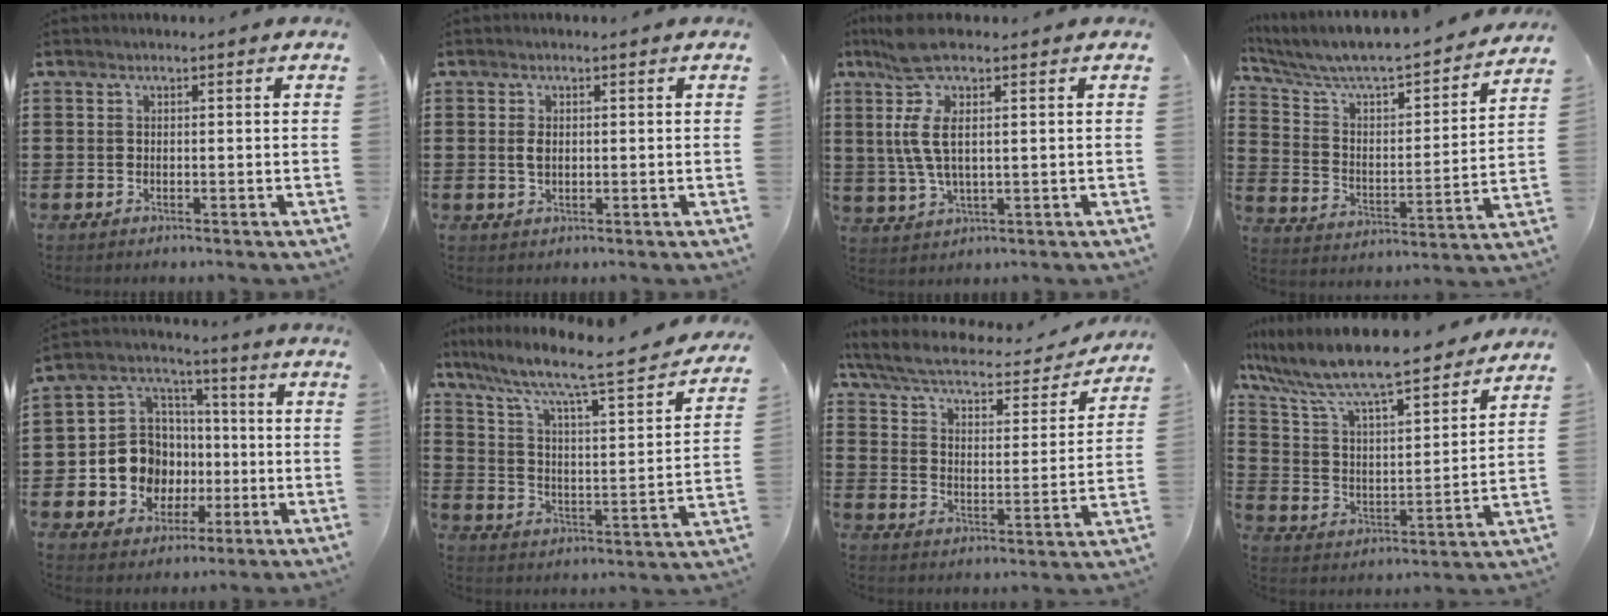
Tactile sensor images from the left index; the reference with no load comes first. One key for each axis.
{"total": 1.9, "fx": 0.3, "fy": 0.9, "fz": 1.6, "tx": -0.043, "ty": 0.001, "tz": 0.001}
{"total": 8.1, "fx": 2.3, "fy": 1.8, "fz": 7.6, "tx": -0.195, "ty": -0.013, "tz": 0.029}
{"total": 5.5, "fx": 5.0, "fy": 0.9, "fz": 2.1, "tx": -0.071, "ty": -0.049, "tz": 0.077}
{"total": 10.3, "fx": -1.5, "fy": 9.6, "fz": 3.5, "tx": -0.111, "ty": 0.007, "tz": -0.023}
{"total": 7.4, "fx": 5.8, "fy": 0.5, "fz": 4.6, "tx": -0.115, "ty": -0.051, "tz": 0.086}
{"total": 5.6, "fx": 4.8, "fy": 0.9, "fz": 2.8, "tx": -0.079, "ty": -0.036, "tz": 0.077}
{"total": 9.0, "fx": 8.1, "fy": 0.6, "fz": 4.0, "tx": -0.114, "ty": -0.058, "tz": 0.133}